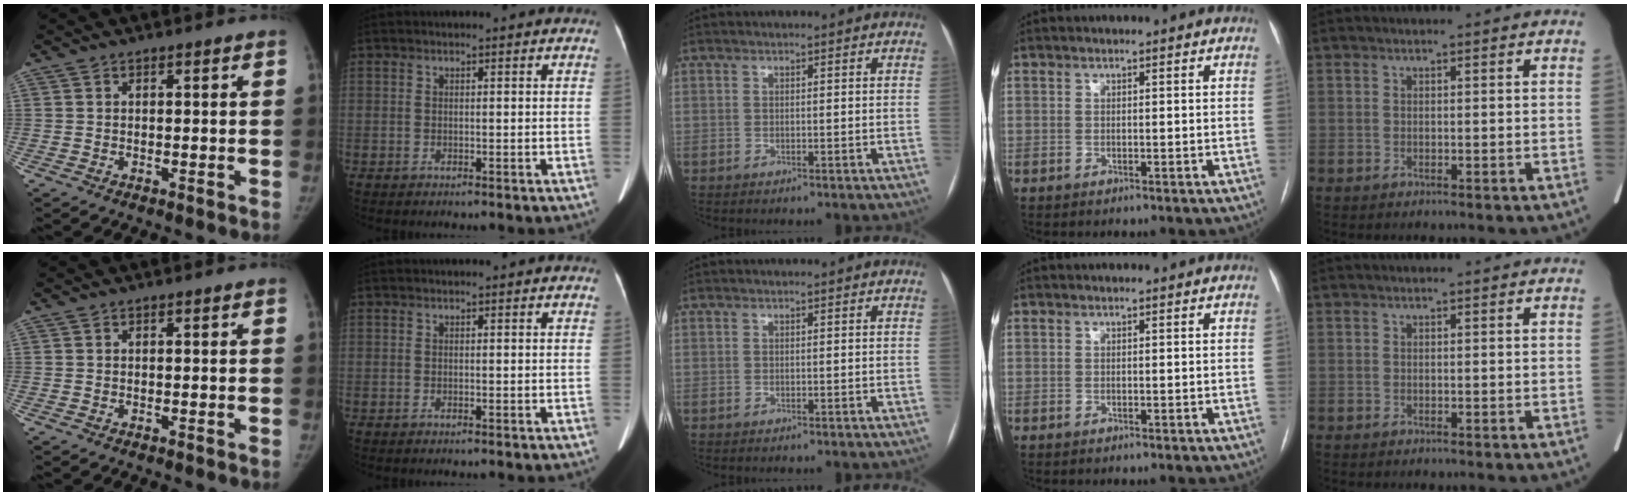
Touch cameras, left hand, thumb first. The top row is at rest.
{}